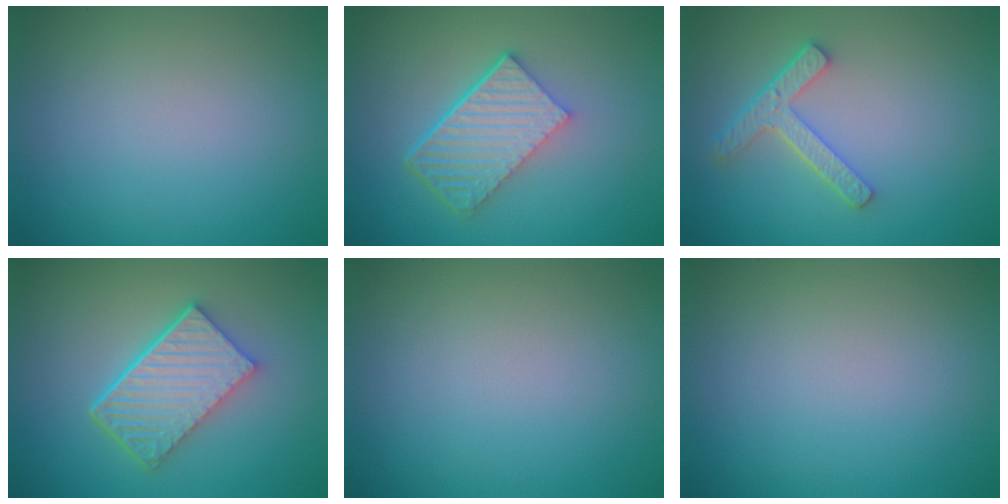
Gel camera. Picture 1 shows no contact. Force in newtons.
{"total": 6.1, "press": 4.2, "slide": 4.4}
{"total": 3.6, "press": 2.8, "slide": 2.3}
{"total": 6.2, "press": 4.5, "slide": 4.2}
{"total": 0.0}
{"total": 0.0}